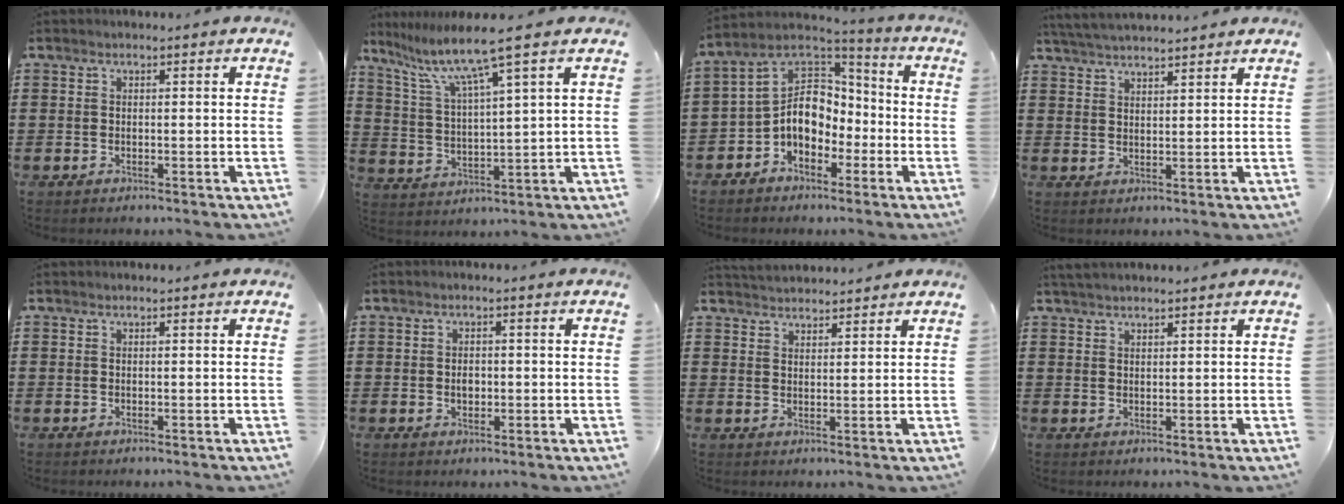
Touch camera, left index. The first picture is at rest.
{"total": 10.7, "force": [6.7, 0.6, 8.3], "torque": [-0.188, -0.024, 0.108]}
{"total": 8.9, "force": [-2.3, 6.8, 5.2], "torque": [-0.125, 0.004, -0.053]}
{"total": 3.7, "force": [3.7, -0.2, 0.7], "torque": [-0.024, -0.008, 0.068]}
{"total": 0.0}
{"total": 1.6, "force": [0.0, 1.0, 1.2], "torque": [-0.026, 0.005, -0.001]}
{"total": 2.8, "force": [2.8, 0.2, -0.2], "torque": [-0.004, -0.005, 0.054]}
{"total": 1.7, "force": [1.7, 0.1, 0.4], "torque": [-0.012, 0.002, 0.033]}